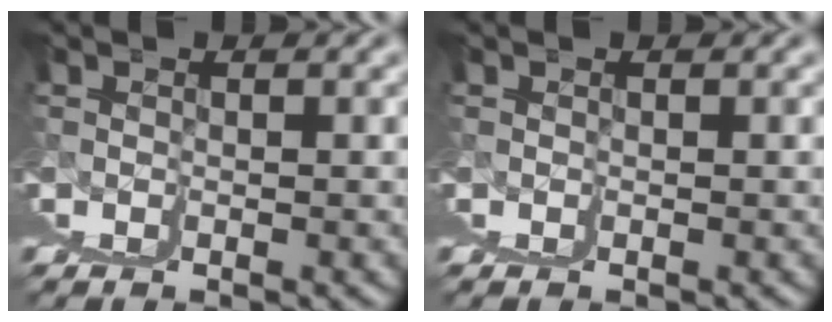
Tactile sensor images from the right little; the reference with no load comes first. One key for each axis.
{"total": 0.0}